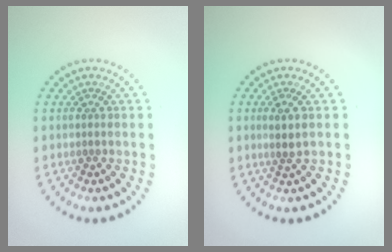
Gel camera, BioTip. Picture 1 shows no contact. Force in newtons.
{"total": 1.5, "press": 1.2, "slide": 0.9}